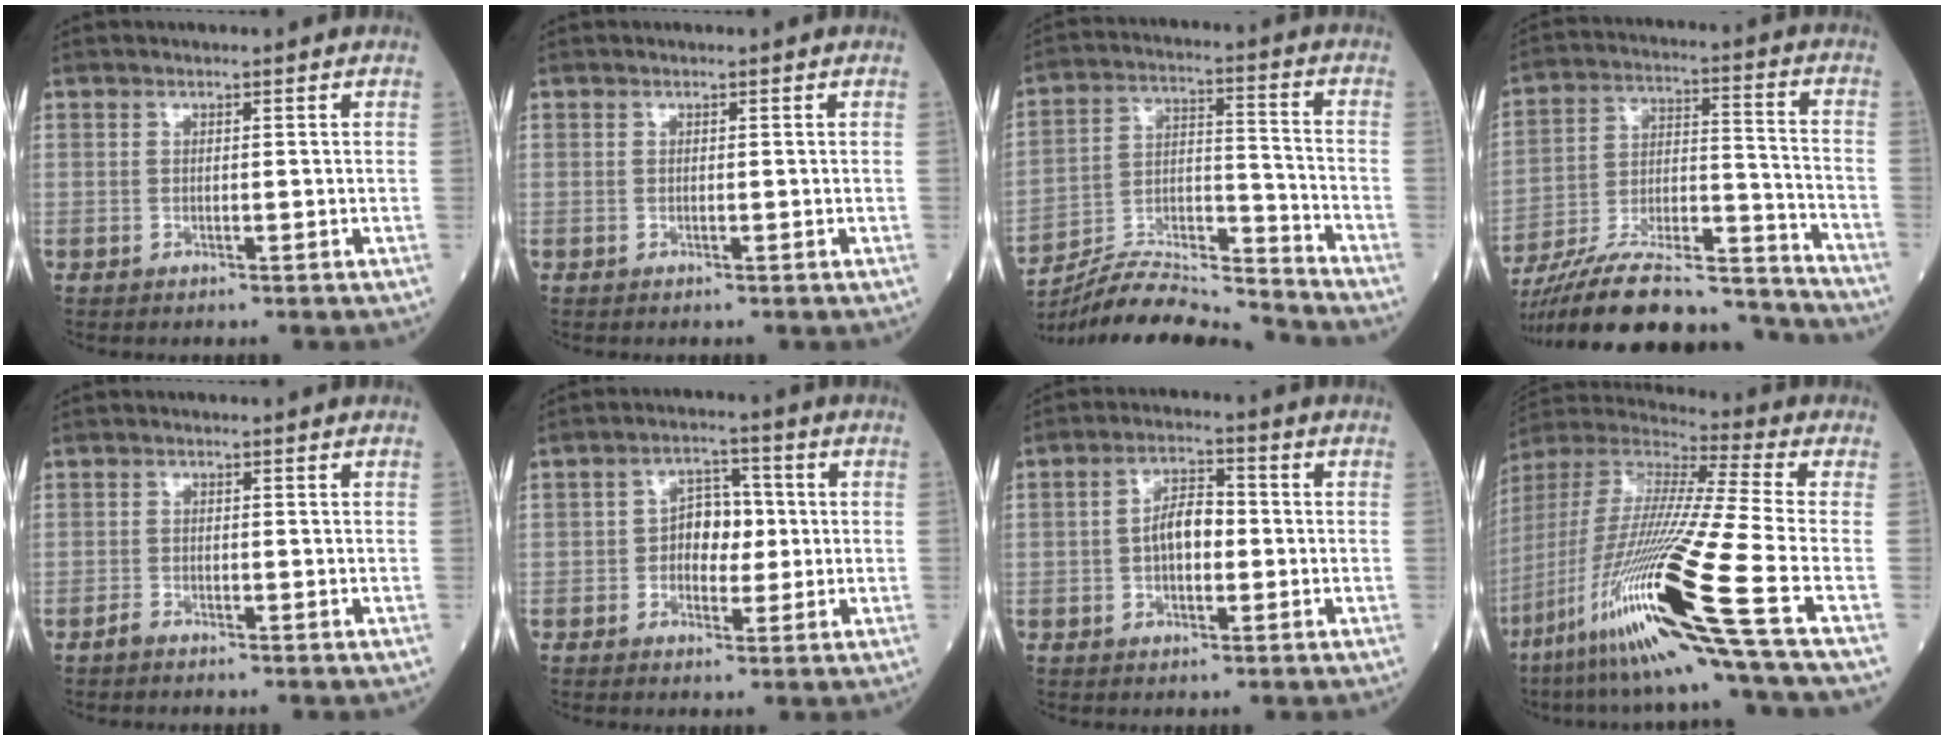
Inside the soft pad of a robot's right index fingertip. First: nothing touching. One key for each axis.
{"total": 0.0}
{"total": 14.4, "fx": -14.2, "fy": -0.5, "fz": 2.5, "tx": -0.049, "ty": 0.025, "tz": -0.252}
{"total": 24.6, "fx": -21.9, "fy": 4.0, "fz": 10.4, "tx": -0.179, "ty": 0.003, "tz": -0.350}
{"total": 0.9, "fx": -0.8, "fy": 0.1, "fz": 0.3, "tx": -0.012, "ty": -0.002, "tz": -0.014}
{"total": 5.5, "fx": -0.2, "fy": 3.5, "fz": 4.3, "tx": -0.061, "ty": 0.016, "tz": -0.005}
{"total": 5.4, "fx": -0.5, "fy": 2.7, "fz": 4.7, "tx": -0.088, "ty": 0.014, "tz": -0.013}
{"total": 26.3, "fx": -12.1, "fy": -1.3, "fz": 23.3, "tx": -0.465, "ty": -0.055, "tz": -0.228}